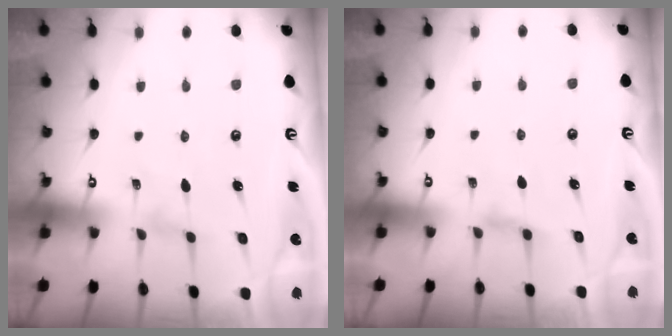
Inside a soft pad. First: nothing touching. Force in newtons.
{"total": 2.4, "press": 2.4, "slide": 0.5}